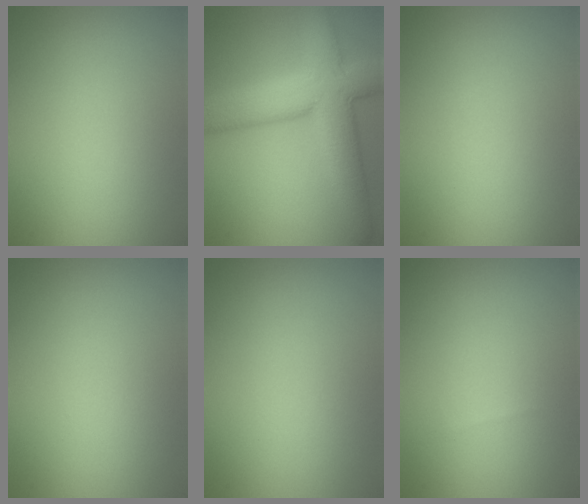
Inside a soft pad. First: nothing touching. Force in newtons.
{"total": 9.5, "press": 9.5, "slide": 0.8}
{"total": 0.0}
{"total": 0.0}
{"total": 0.0}
{"total": 0.0}